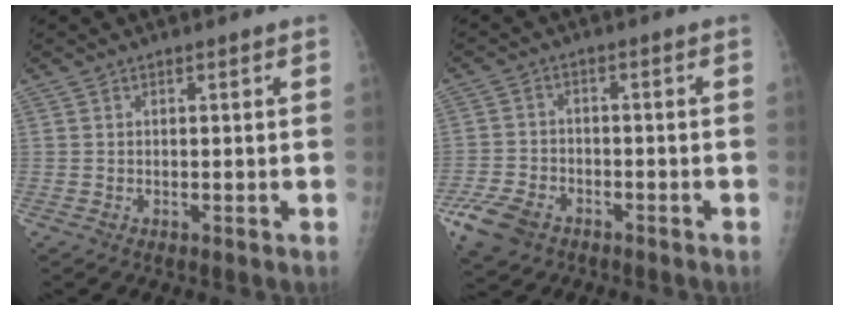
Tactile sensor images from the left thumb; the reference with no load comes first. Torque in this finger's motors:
{"motor_torque": [0.39, 0.61, 0.47, 0.81, 0.05]}